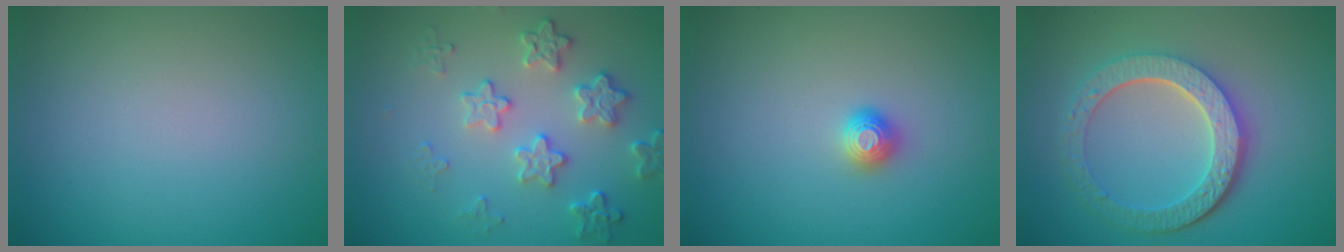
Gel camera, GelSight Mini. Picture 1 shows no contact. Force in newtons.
{"total": 4.0, "press": 3.5, "slide": 2.0}
{"total": 1.2, "press": 1.1, "slide": 0.2}
{"total": 6.0, "press": 4.5, "slide": 4.0}